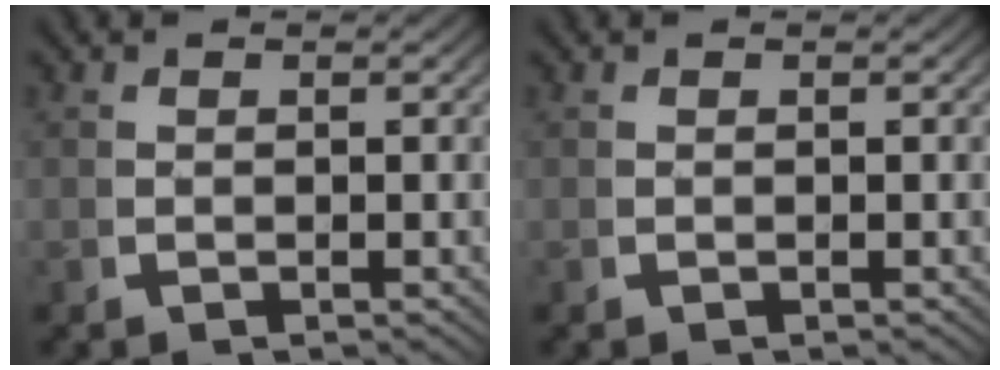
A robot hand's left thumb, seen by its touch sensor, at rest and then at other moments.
{"total": 0.0}